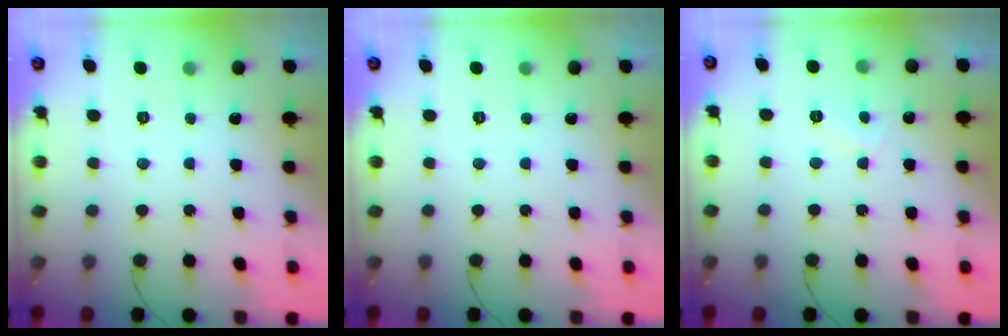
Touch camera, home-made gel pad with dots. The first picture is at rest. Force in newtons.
{"total": 0.0}
{"total": 3.7, "press": 3.6, "slide": 0.6}